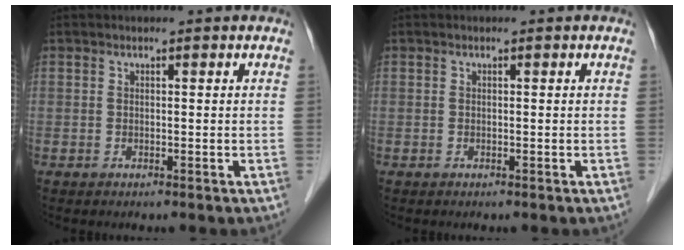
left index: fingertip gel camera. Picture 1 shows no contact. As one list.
[{"total": 0.0}]